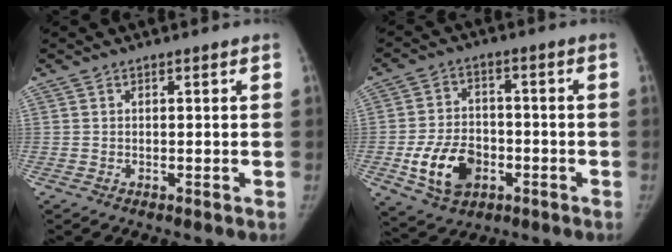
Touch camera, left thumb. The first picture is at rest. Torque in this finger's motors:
{"motor_torque": [-0.11, 0.91, 0.45, -0.36, 0.19]}